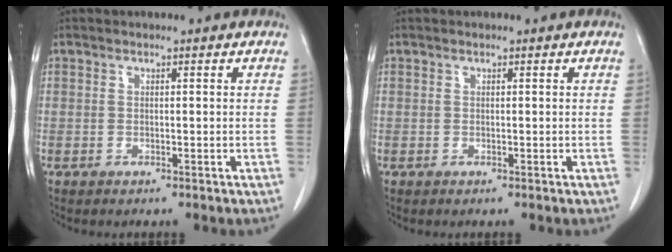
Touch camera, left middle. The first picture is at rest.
{"total": 0.0}